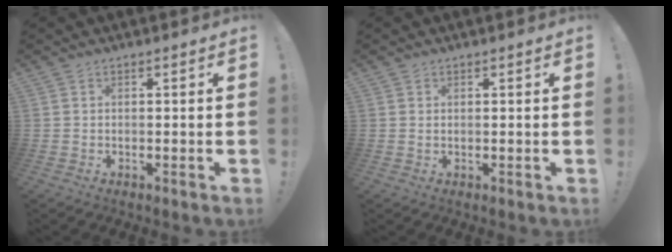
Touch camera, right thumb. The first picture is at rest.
{"total": 0.5, "force": [0.5, 0.1, 0.2], "torque": [0.002, -0.002, 0.008]}